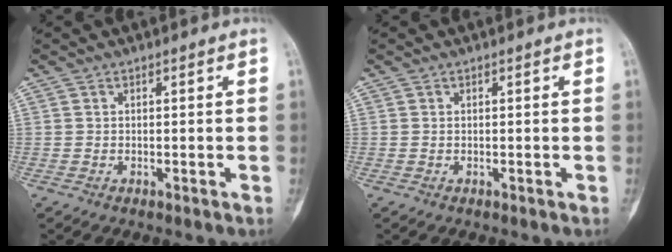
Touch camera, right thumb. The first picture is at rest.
{"total": 0.0}